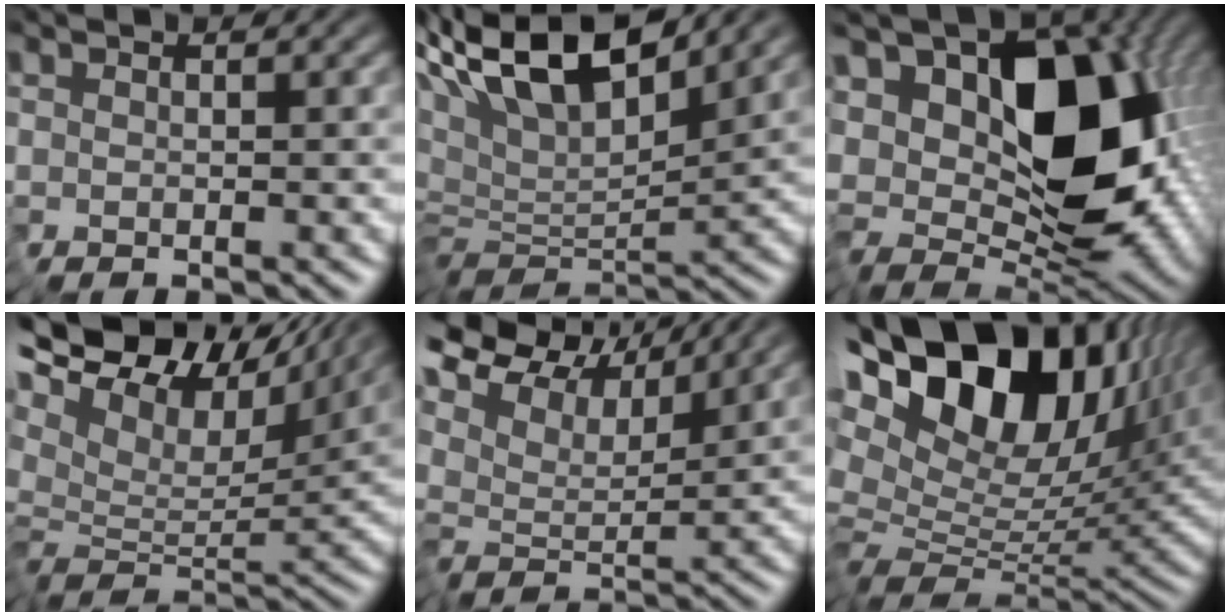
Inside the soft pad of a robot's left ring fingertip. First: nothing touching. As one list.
[{"total": 12.1, "force": [6.9, 3.4, 9.3], "torque": [-0.201, 0.028, 0.123]}, {"total": 15.2, "force": [3.4, 8.7, 12.0], "torque": [-0.179, 0.020, 0.055]}, {"total": 12.8, "force": [8.6, 5.4, 7.7], "torque": [-0.174, 0.038, 0.138]}, {"total": 8.7, "force": [6.2, 4.4, 4.3], "torque": [-0.121, 0.019, 0.092]}, {"total": 18.3, "force": [9.2, 9.7, 12.5], "torque": [-0.236, 0.049, 0.158]}]